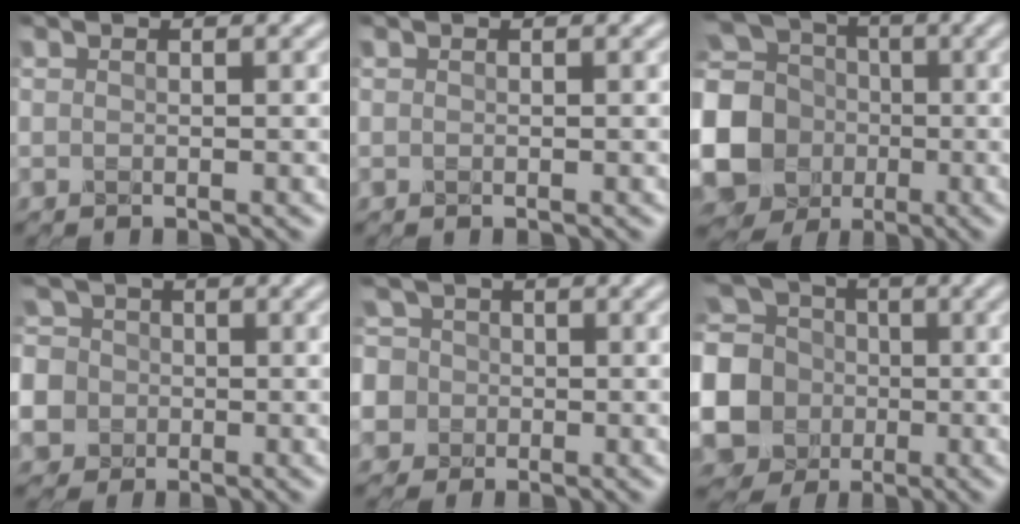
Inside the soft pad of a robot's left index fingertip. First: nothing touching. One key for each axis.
{"total": 0.0}
{"total": 17.3, "fx": -2.5, "fy": 16.0, "fz": 5.9, "tx": -0.166, "ty": 0.007, "tz": -0.085}
{"total": 13.3, "fx": -2.9, "fy": 12.3, "fz": 4.2, "tx": -0.122, "ty": -0.005, "tz": -0.080}
{"total": 9.3, "fx": -0.6, "fy": 8.8, "fz": 3.2, "tx": -0.082, "ty": 0.021, "tz": -0.045}
{"total": 16.1, "fx": -2.1, "fy": 15.2, "fz": 4.9, "tx": -0.160, "ty": 0.009, "tz": -0.072}